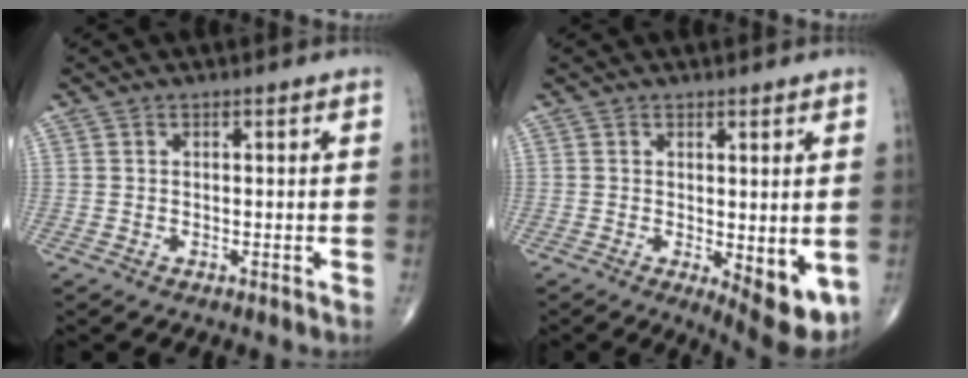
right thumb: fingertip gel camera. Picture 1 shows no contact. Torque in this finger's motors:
{"motor_torque": [-0.03, 0.47, 0.05, -0.05, 0.05]}